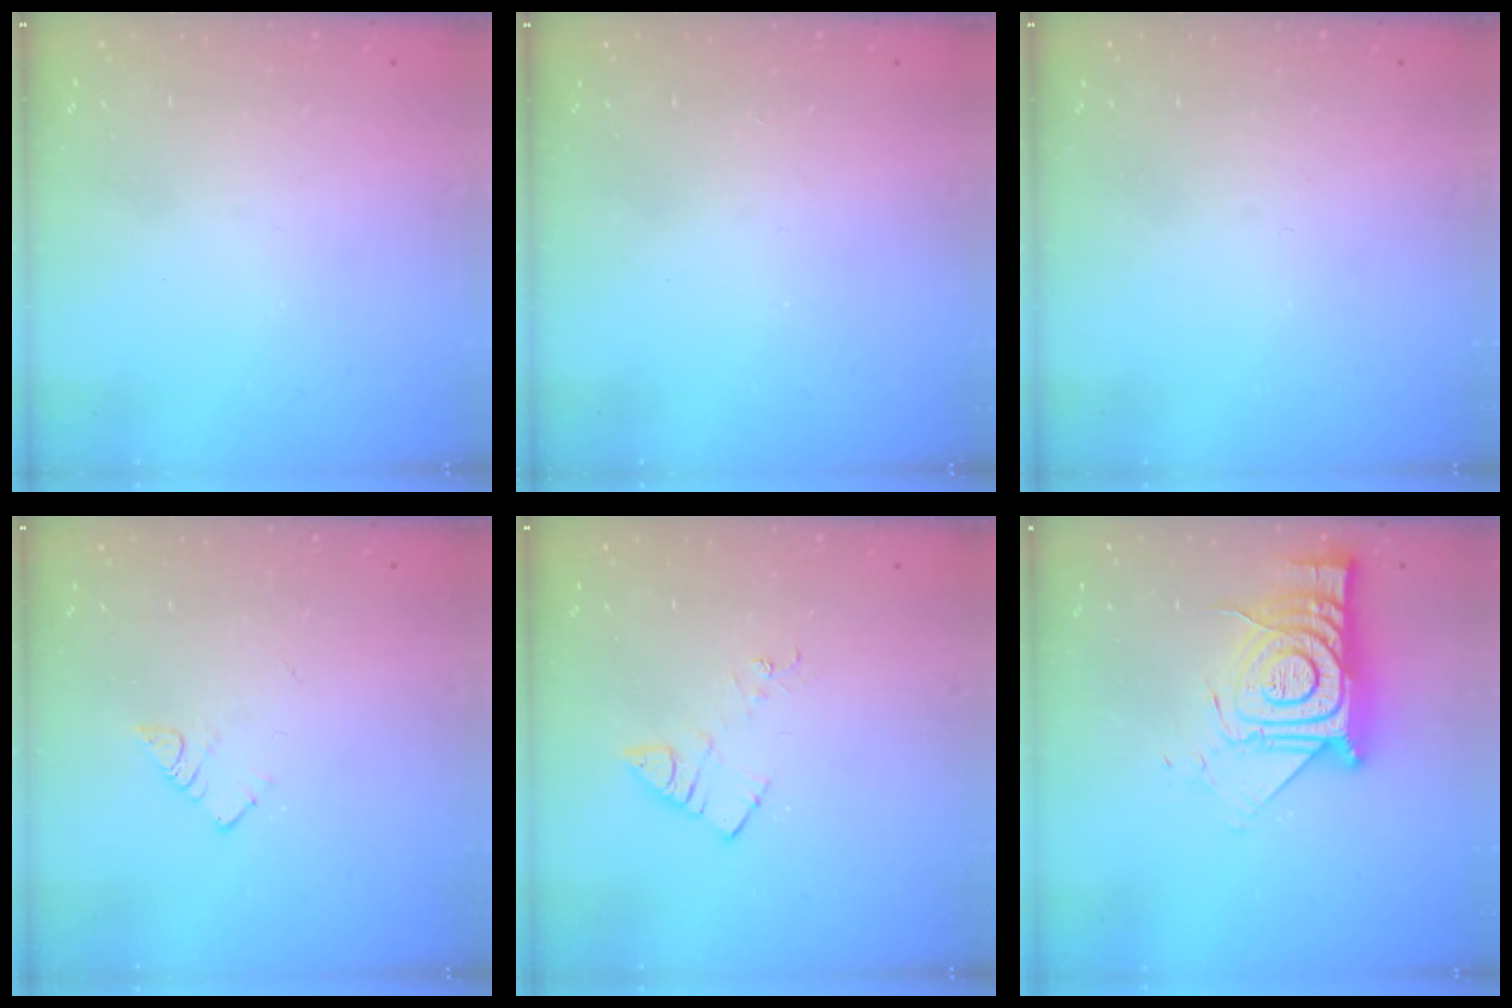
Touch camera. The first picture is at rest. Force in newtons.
{"total": 2.8, "press": 2.8, "slide": 0.4}
{"total": 0.0}
{"total": 3.9, "press": 3.9, "slide": 0.2}
{"total": 5.2, "press": 5.2, "slide": 0.7}
{"total": 16.3, "press": 16.2, "slide": 1.5}